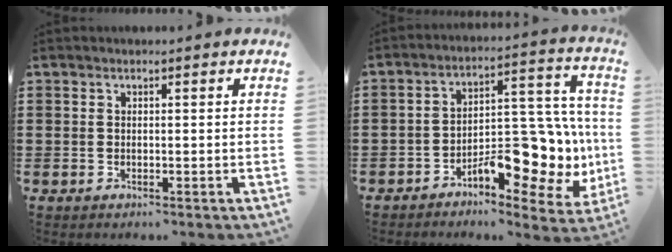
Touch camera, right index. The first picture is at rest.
{"total": 12.0, "force": [-4.4, 6.2, 9.3], "torque": [-0.117, -0.002, -0.076]}